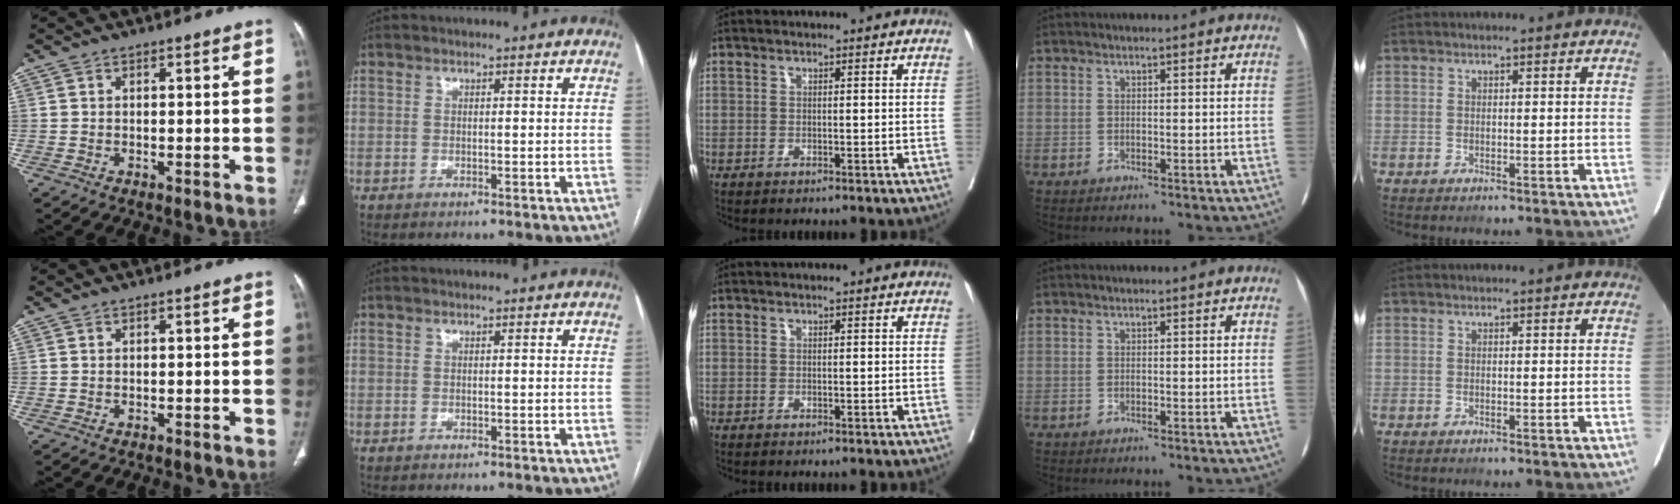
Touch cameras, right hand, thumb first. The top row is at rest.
{}